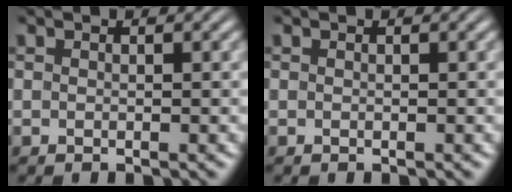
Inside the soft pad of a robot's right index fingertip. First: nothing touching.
{"total": 0.0}